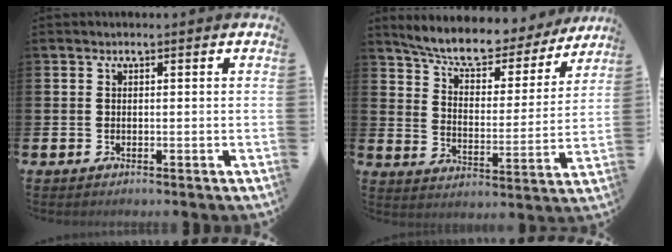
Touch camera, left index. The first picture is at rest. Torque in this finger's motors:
{"motor_torque": [0.30, -0.31, 0.86, 0.18]}